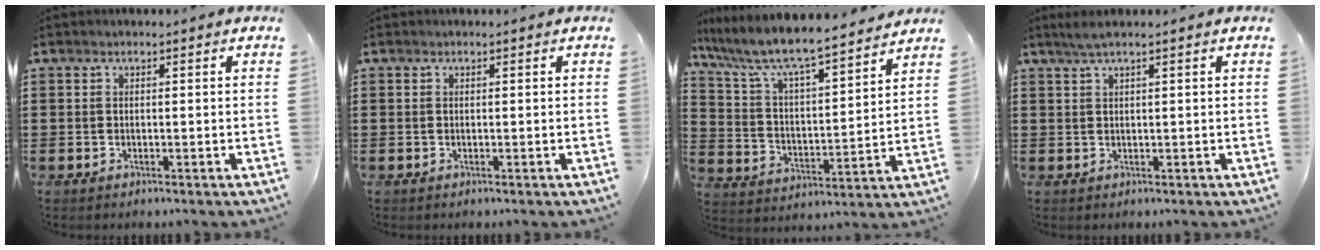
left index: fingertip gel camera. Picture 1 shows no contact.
{"total": 0.0}
{"total": 7.1, "force": [6.6, 0.5, 2.6], "torque": [-0.084, -0.049, 0.105]}
{"total": 1.7, "force": [0.9, -0.2, 1.3], "torque": [-0.026, -0.001, 0.017]}